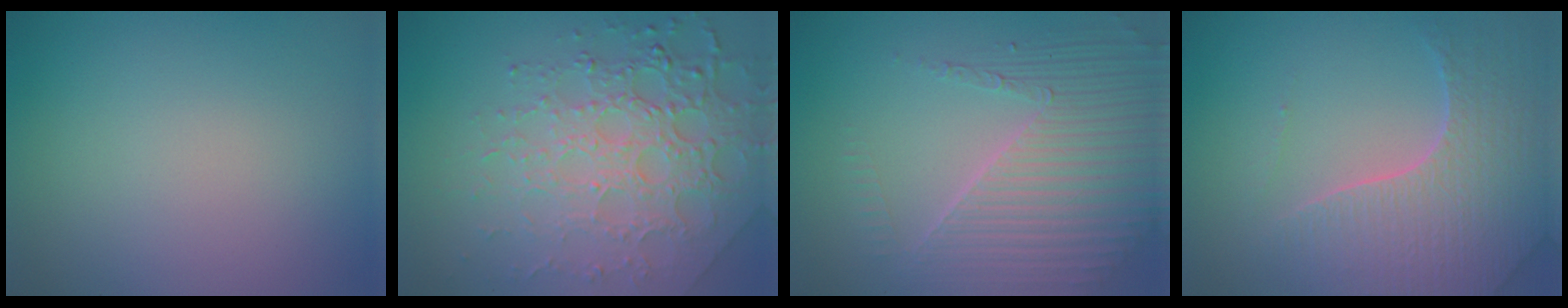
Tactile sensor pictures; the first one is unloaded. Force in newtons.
{"total": 8.0, "press": 5.5, "slide": 5.9}
{"total": 6.3, "press": 4.8, "slide": 4.1}
{"total": 6.2, "press": 6.0, "slide": 1.5}